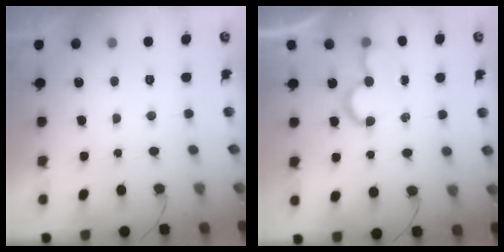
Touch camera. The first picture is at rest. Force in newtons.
{"total": 6.2, "press": 6.1, "slide": 0.7}